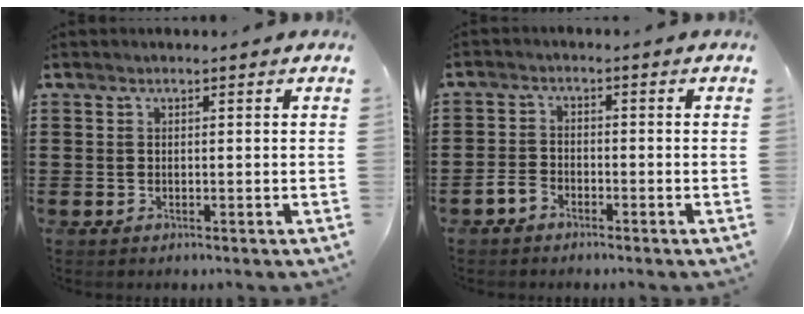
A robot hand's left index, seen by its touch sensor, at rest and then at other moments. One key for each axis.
{"total": 2.5, "fx": -2.0, "fy": 1.3, "fz": 0.7, "tx": -0.032, "ty": 0.003, "tz": -0.045}